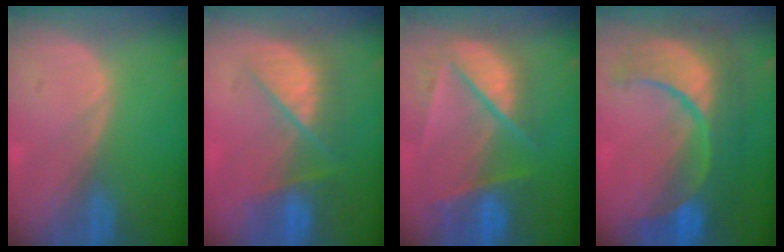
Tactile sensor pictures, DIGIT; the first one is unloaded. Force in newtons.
{"total": 7.3, "press": 7.3, "slide": 0.5}
{"total": 9.8, "press": 8.4, "slide": 4.9}
{"total": 12.4, "press": 12.3, "slide": 1.5}